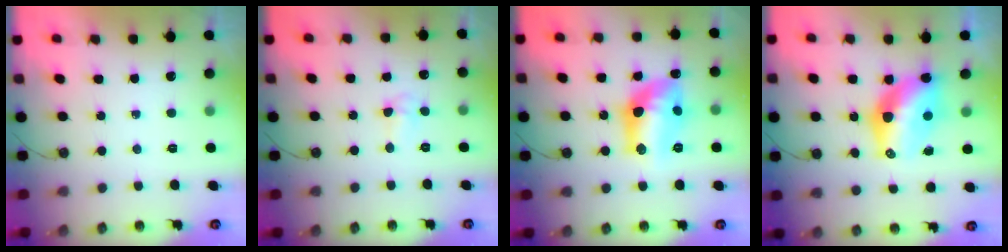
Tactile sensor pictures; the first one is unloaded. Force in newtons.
{"total": 4.2, "press": 4.1, "slide": 0.7}
{"total": 15.6, "press": 15.1, "slide": 3.7}
{"total": 13.8, "press": 12.8, "slide": 5.1}